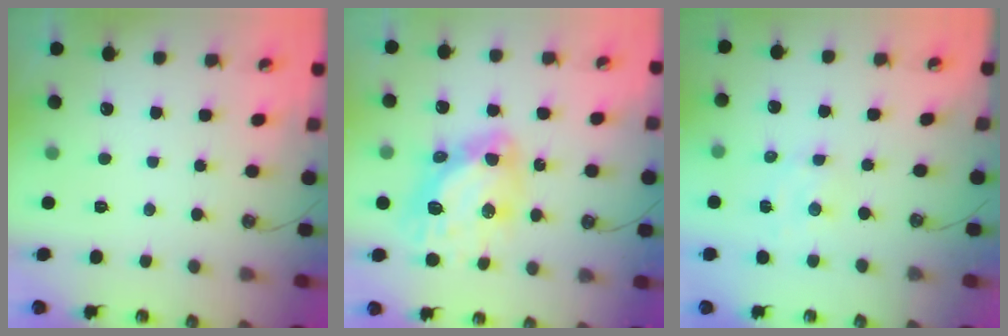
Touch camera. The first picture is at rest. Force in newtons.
{"total": 15.6, "press": 15.5, "slide": 1.6}
{"total": 2.3, "press": 2.3, "slide": 0.5}